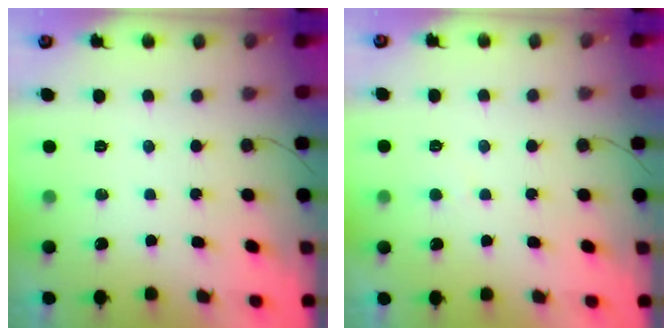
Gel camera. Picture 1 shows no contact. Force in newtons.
{"total": 2.4, "press": 2.4, "slide": 0.2}